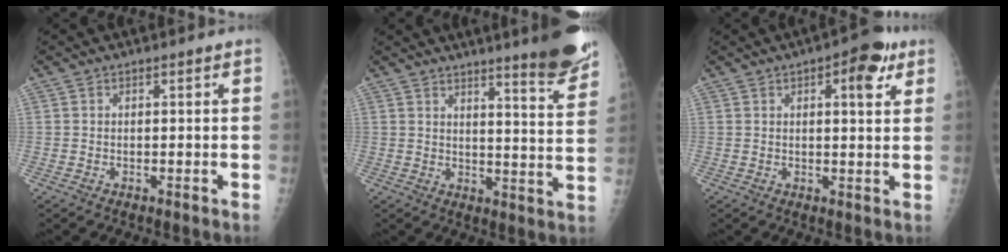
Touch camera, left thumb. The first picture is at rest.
{"total": 11.5, "force": [8.9, 1.1, 7.2], "torque": [-0.075, -0.065, 0.112]}
{"total": 7.4, "force": [3.4, 2.8, 5.9], "torque": [-0.059, -0.007, 0.038]}